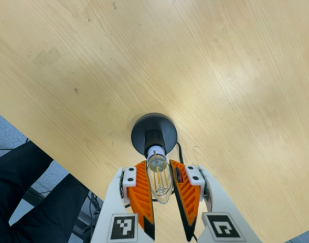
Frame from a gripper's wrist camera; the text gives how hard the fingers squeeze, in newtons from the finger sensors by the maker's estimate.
{"total": 12.8, "left": 11.7, "right": 13.9}